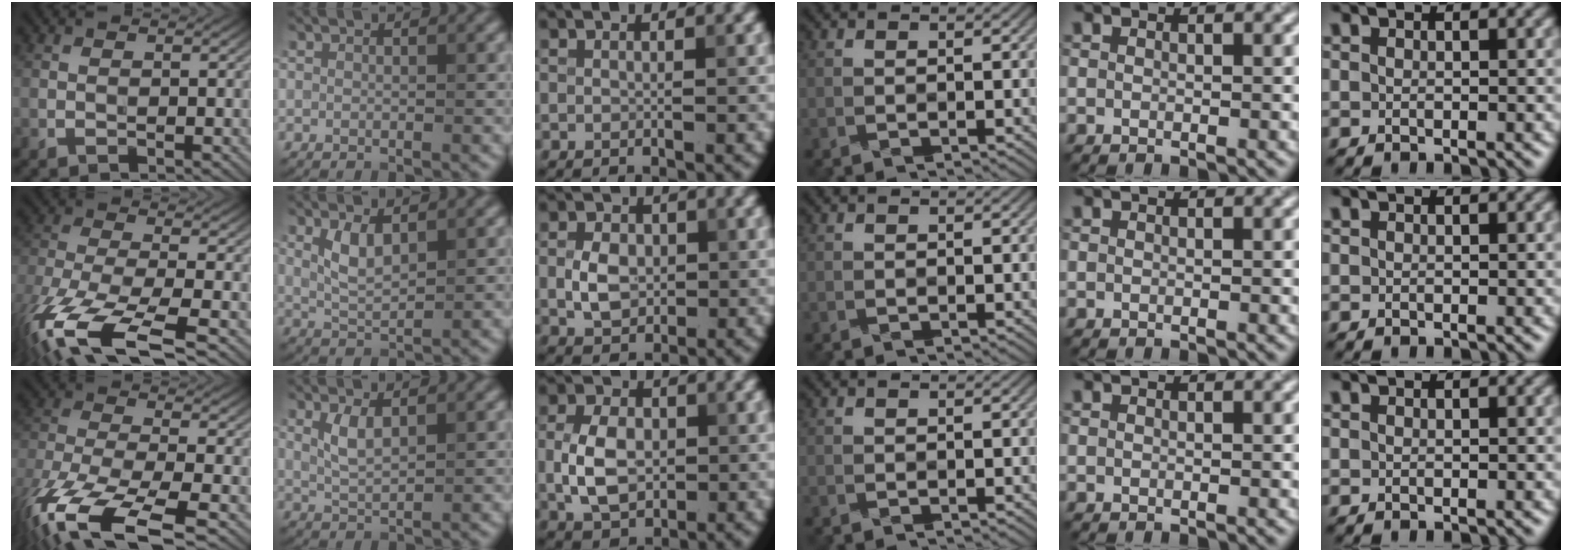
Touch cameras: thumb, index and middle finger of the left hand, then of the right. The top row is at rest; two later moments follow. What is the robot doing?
{"motion": "wrap", "object": "crepe paper"}